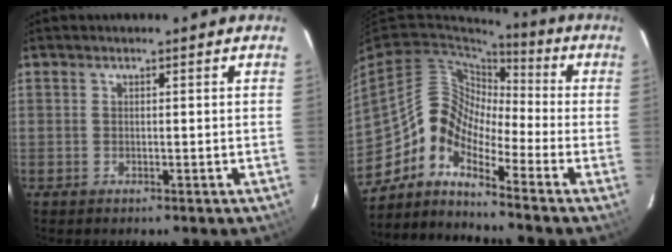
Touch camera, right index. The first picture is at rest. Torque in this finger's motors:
{"motor_torque": [0.45, -0.19, 0.34, 0.07]}